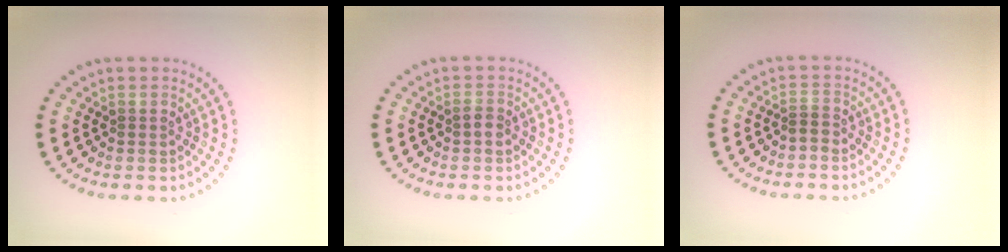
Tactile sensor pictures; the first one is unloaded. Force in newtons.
{"total": 1.1, "press": 1.1, "slide": 0.1}
{"total": 0.8, "press": 0.5, "slide": 0.6}